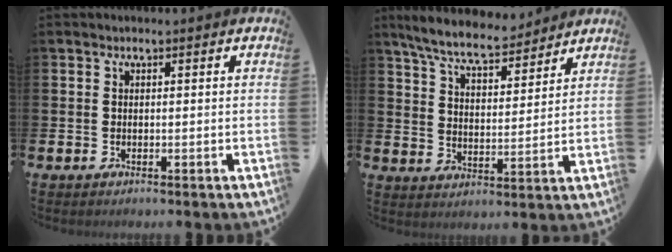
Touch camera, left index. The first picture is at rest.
{"total": 7.8, "force": [7.2, 1.3, 2.7], "torque": [-0.076, -0.034, 0.129]}